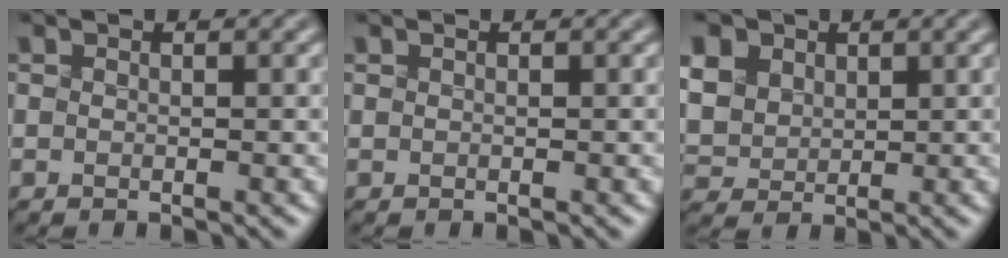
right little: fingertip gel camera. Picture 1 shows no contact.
{"total": 0.0}
{"total": 12.2, "force": [5.2, 9.3, 5.8], "torque": [-0.151, 0.033, 0.092]}